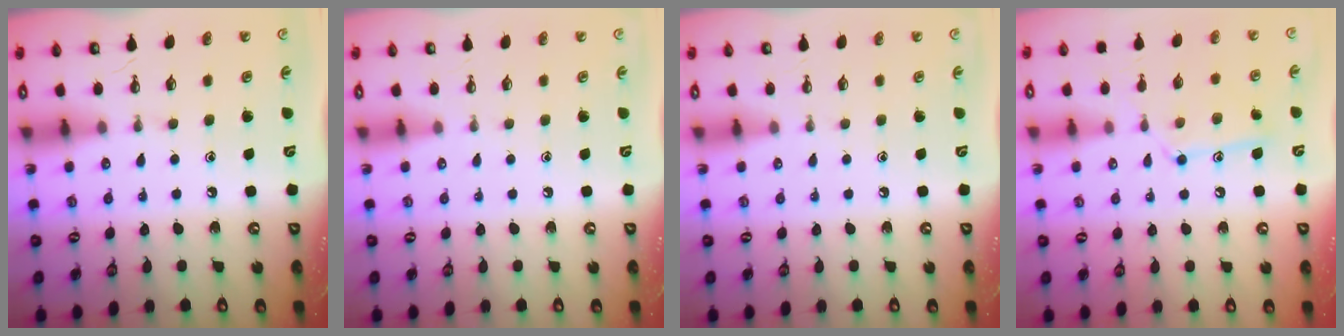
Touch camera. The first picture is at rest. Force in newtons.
{"total": 0.0}
{"total": 0.0}
{"total": 11.6, "press": 11.6, "slide": 0.7}